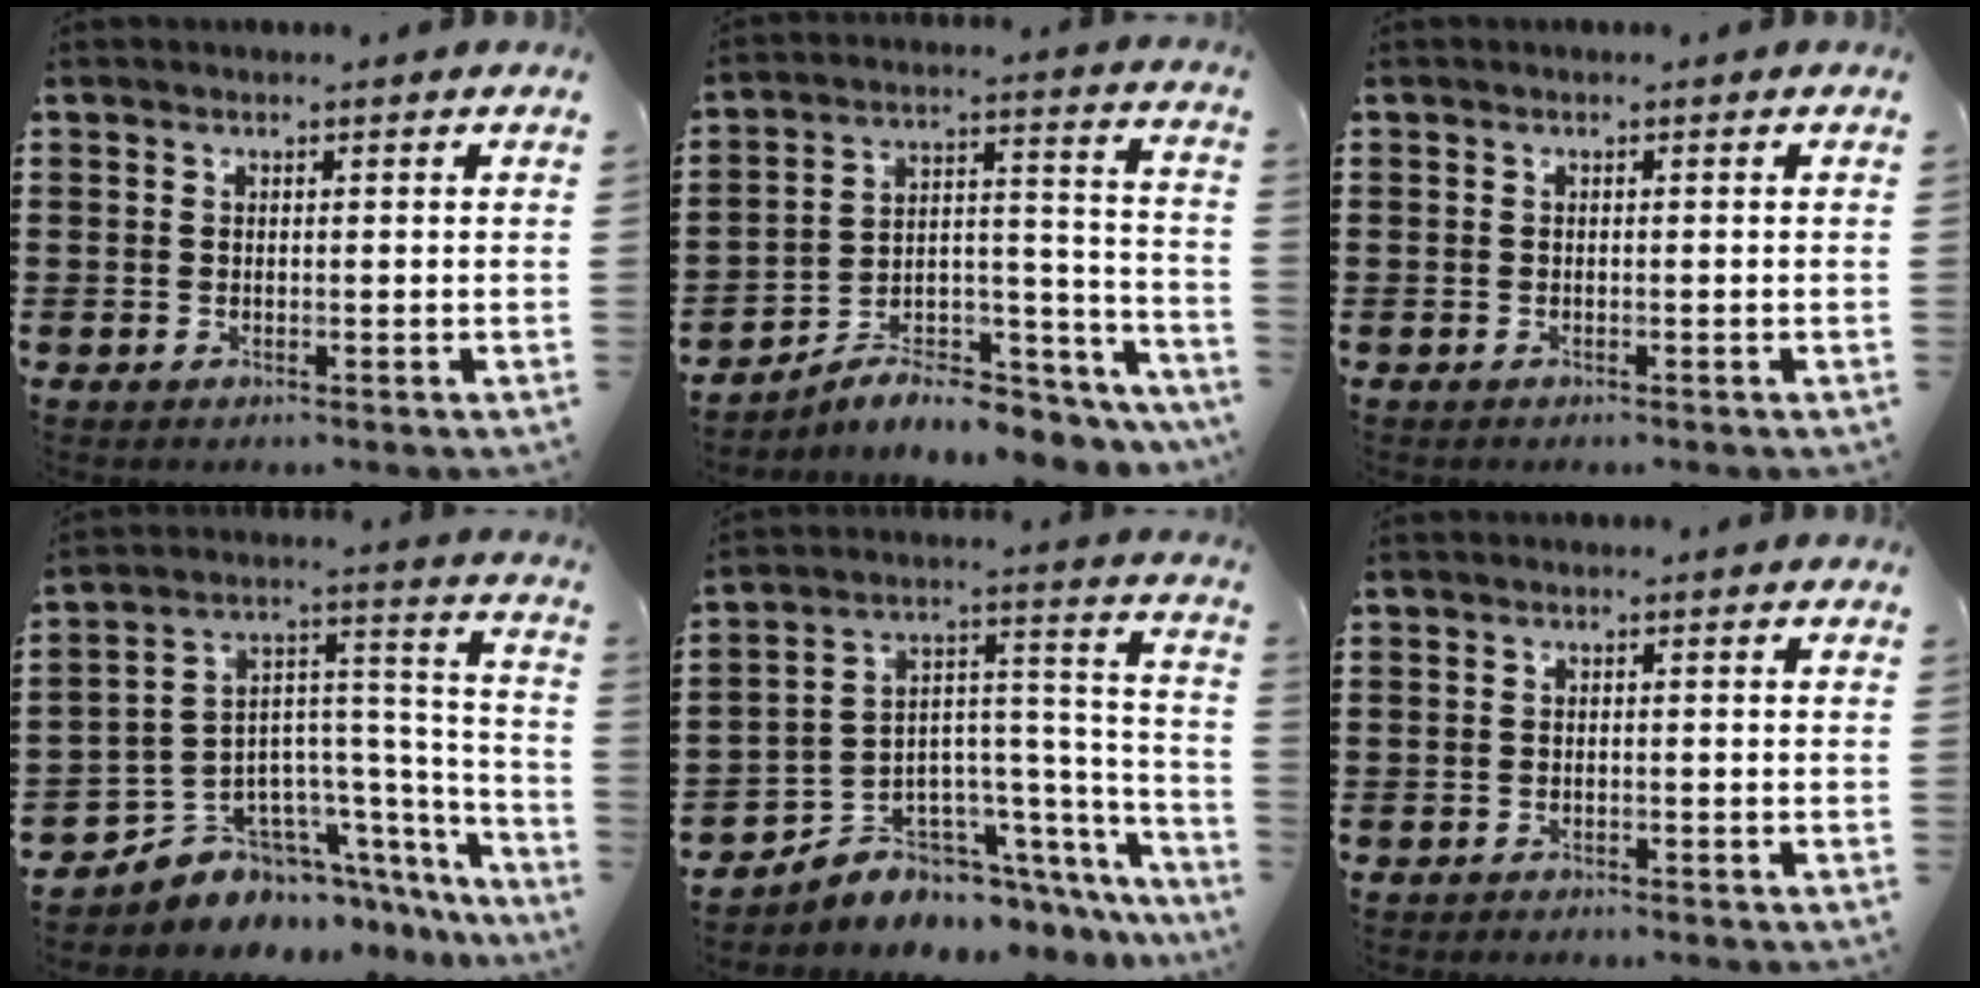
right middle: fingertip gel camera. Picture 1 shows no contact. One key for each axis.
{"total": 6.6, "fx": -6.0, "fy": 1.7, "fz": 2.2, "tx": -0.035, "ty": 0.004, "tz": -0.116}
{"total": 0.0}
{"total": 6.8, "fx": -5.4, "fy": 4.1, "fz": 0.3, "tx": -0.023, "ty": -0.010, "tz": -0.103}
{"total": 5.0, "fx": -3.7, "fy": 3.3, "fz": -0.2, "tx": -0.008, "ty": -0.018, "tz": -0.068}
{"total": 1.0, "fx": -0.9, "fy": 0.3, "fz": -0.1, "tx": 0.001, "ty": 0.005, "tz": -0.022}